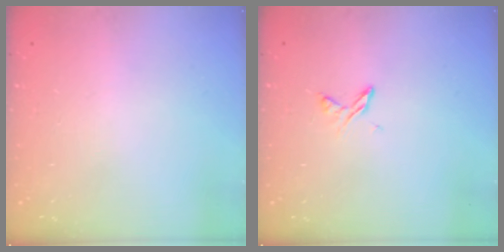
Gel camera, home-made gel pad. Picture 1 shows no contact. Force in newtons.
{"total": 4.0, "press": 3.9, "slide": 0.6}